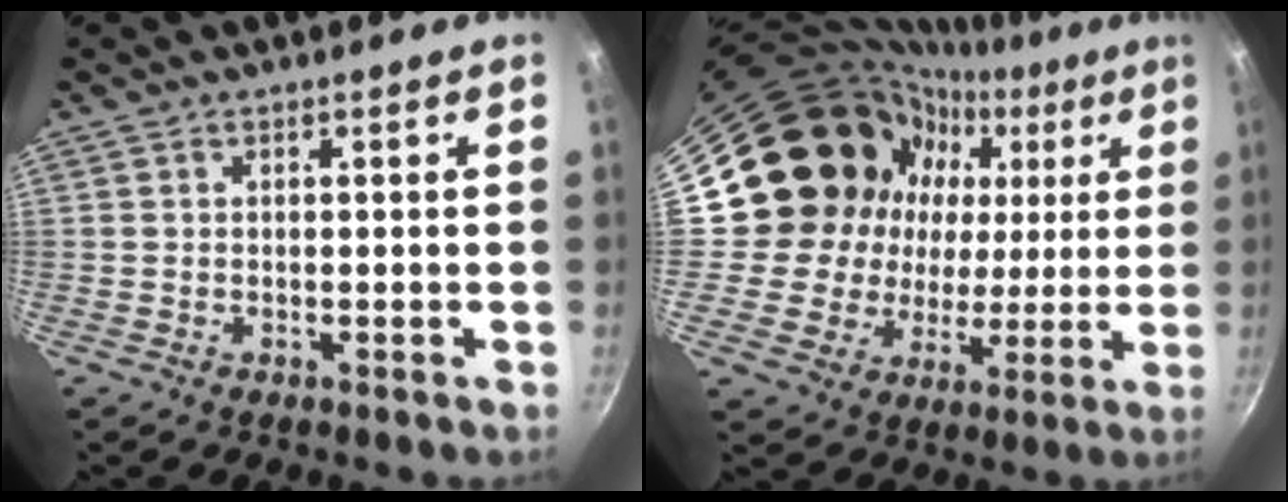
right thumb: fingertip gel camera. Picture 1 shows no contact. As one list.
[{"total": 21.6, "force": [5.1, 18.7, 9.6], "torque": [-0.130, 0.020, 0.089]}]